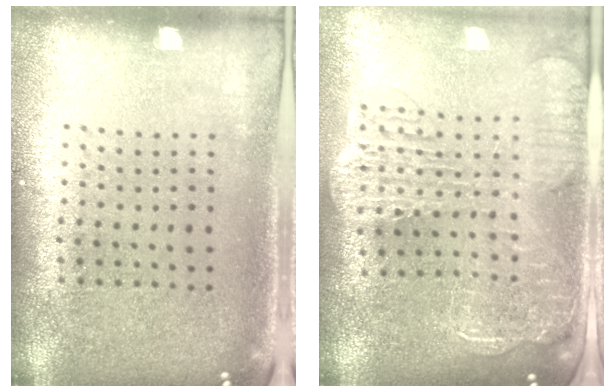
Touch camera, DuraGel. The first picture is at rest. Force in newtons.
{"total": 2.9, "press": 2.4, "slide": 1.7}